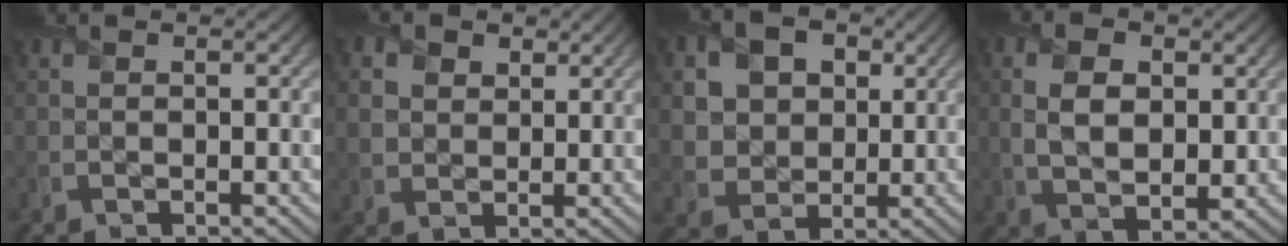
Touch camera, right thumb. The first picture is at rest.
{"total": 4.2, "force": [2.1, 3.2, 1.8], "torque": [-0.066, -0.002, 0.043]}
{"total": 9.9, "force": [3.5, 8.0, 4.7], "torque": [-0.146, 0.014, 0.074]}
{"total": 6.7, "force": [1.2, 4.2, 5.1], "torque": [-0.110, -0.001, 0.021]}